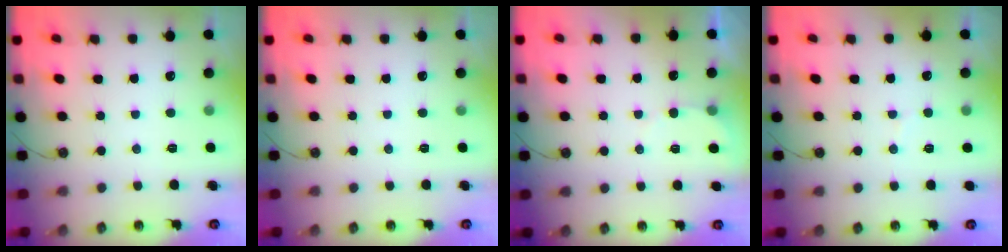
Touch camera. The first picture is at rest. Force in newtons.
{"total": 0.0}
{"total": 3.0, "press": 3.0, "slide": 0.3}
{"total": 2.9, "press": 2.7, "slide": 1.1}